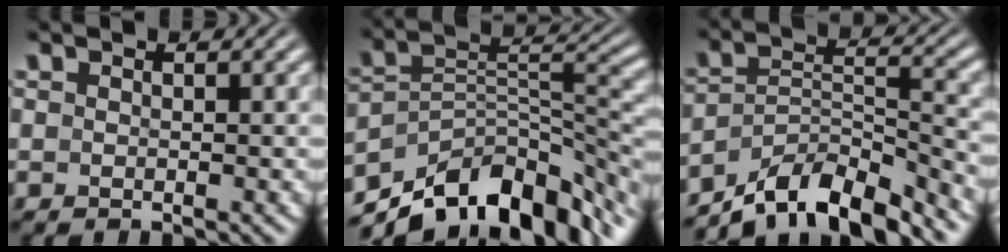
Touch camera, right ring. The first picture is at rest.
{"total": 12.9, "force": [-7.0, 6.9, 8.3], "torque": [-0.130, -0.039, -0.089]}
{"total": 9.6, "force": [-7.0, 4.3, 4.9], "torque": [-0.068, -0.029, -0.104]}